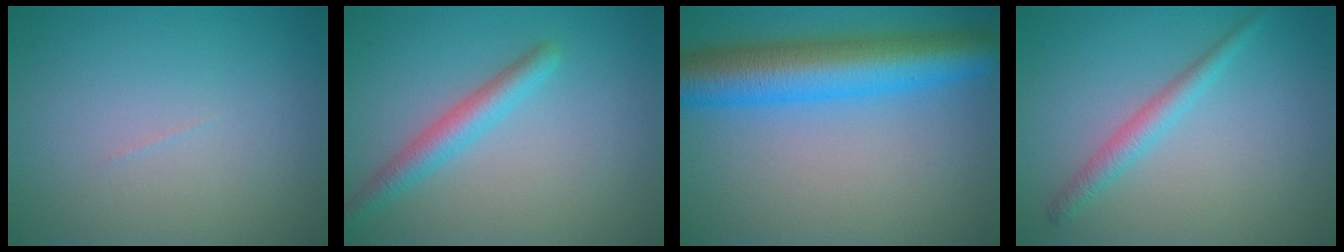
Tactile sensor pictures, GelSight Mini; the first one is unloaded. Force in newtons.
{"total": 2.9, "press": 2.9, "slide": 0.2}
{"total": 9.1, "press": 9.1, "slide": 0.2}
{"total": 2.2, "press": 2.2, "slide": 0.1}